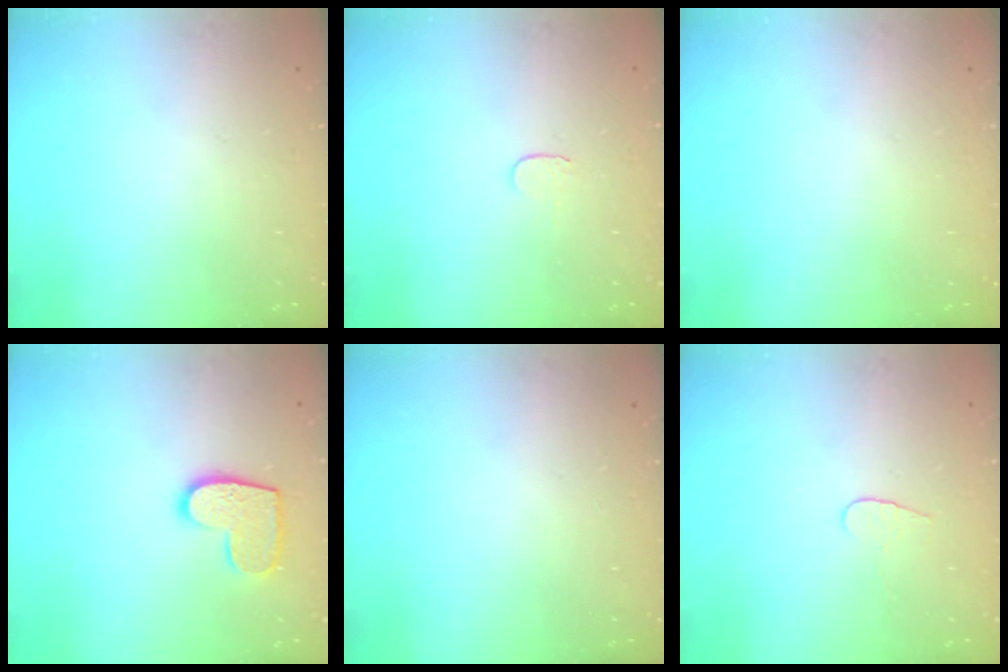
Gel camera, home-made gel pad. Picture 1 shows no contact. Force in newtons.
{"total": 3.8, "press": 3.8, "slide": 0.4}
{"total": 0.0}
{"total": 10.5, "press": 10.5, "slide": 0.6}
{"total": 0.0}
{"total": 4.0, "press": 4.0, "slide": 0.4}